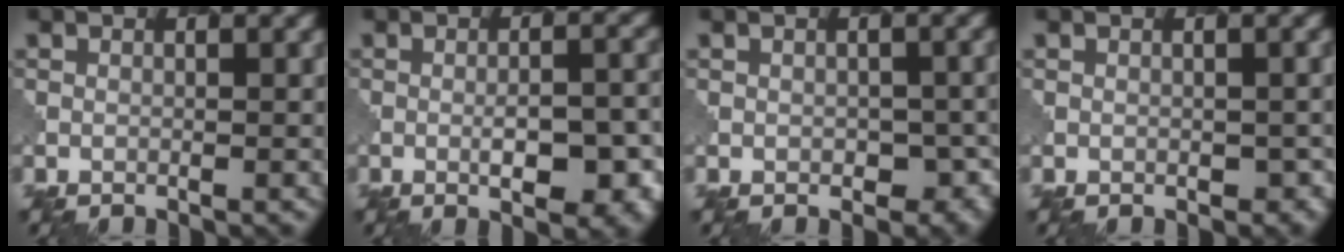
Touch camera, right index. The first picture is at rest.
{"total": 6.4, "force": [-1.8, 2.3, 5.7], "torque": [-0.075, 0.002, -0.013]}
{"total": 3.4, "force": [-1.1, 2.5, 2.1], "torque": [-0.020, -0.012, -0.004]}
{"total": 1.7, "force": [-0.7, 1.2, 0.9], "torque": [-0.011, -0.002, 0.002]}